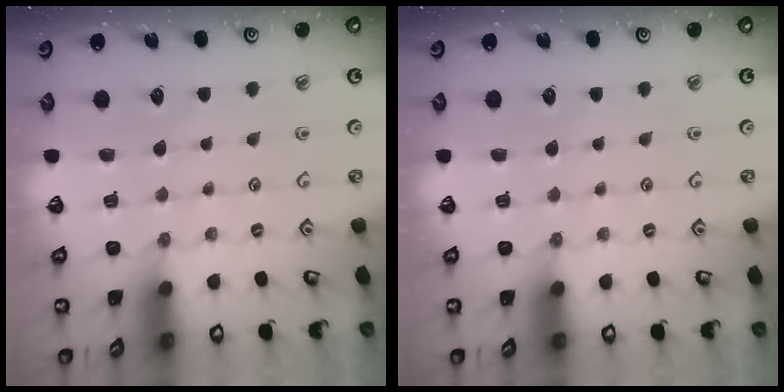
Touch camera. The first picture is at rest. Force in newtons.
{"total": 0.0}